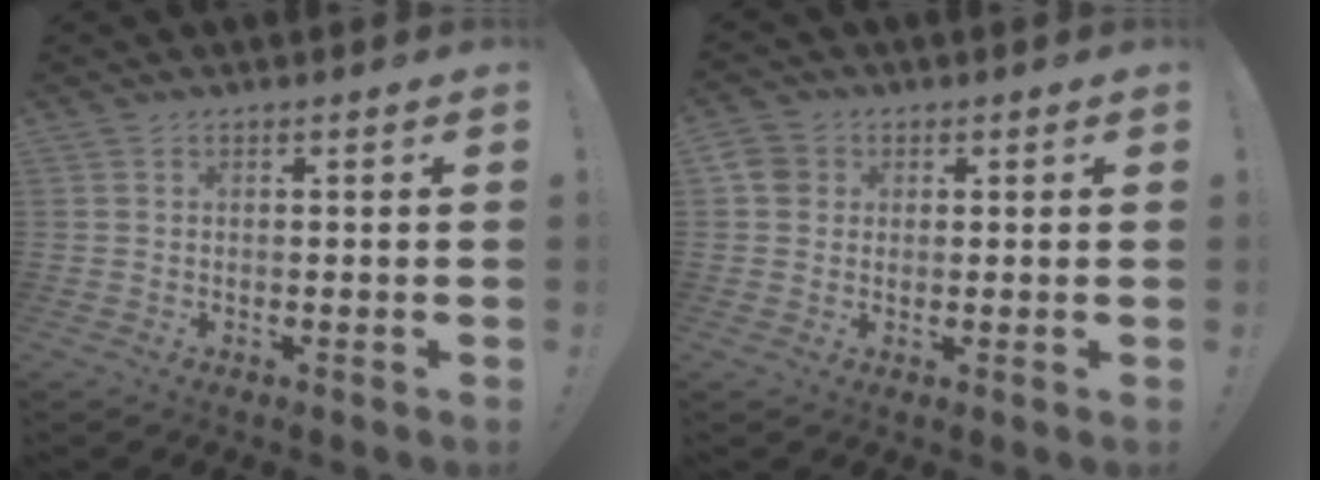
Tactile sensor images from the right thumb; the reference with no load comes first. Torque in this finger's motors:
{"motor_torque": [0.36, 0.13, 0.14, -0.06, -0.01]}